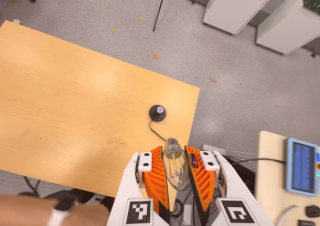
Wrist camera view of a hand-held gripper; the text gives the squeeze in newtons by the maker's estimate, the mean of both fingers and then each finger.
{"total": 19.0, "left": 20.9, "right": 17.1}